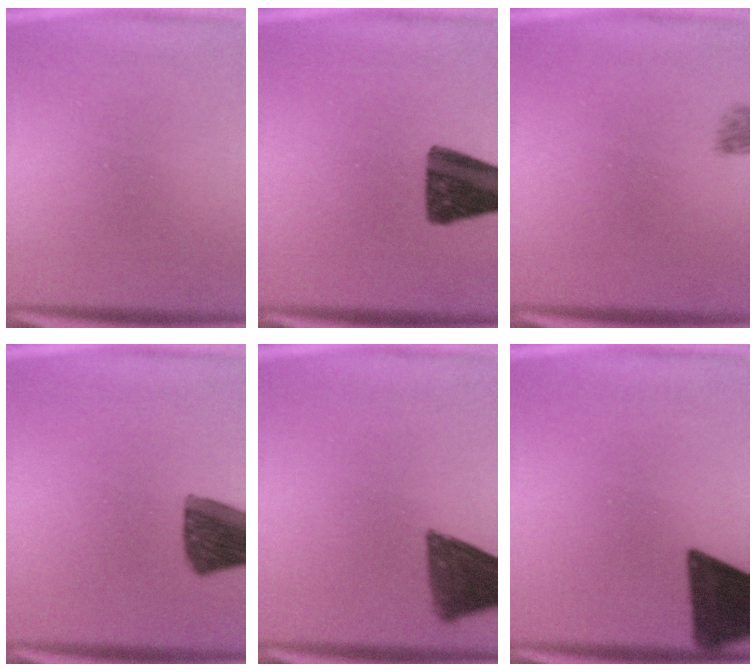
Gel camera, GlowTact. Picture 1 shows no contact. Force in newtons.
{"total": 14.5}
{"total": 1.2}
{"total": 11.0}
{"total": 12.0}
{"total": 14.7}